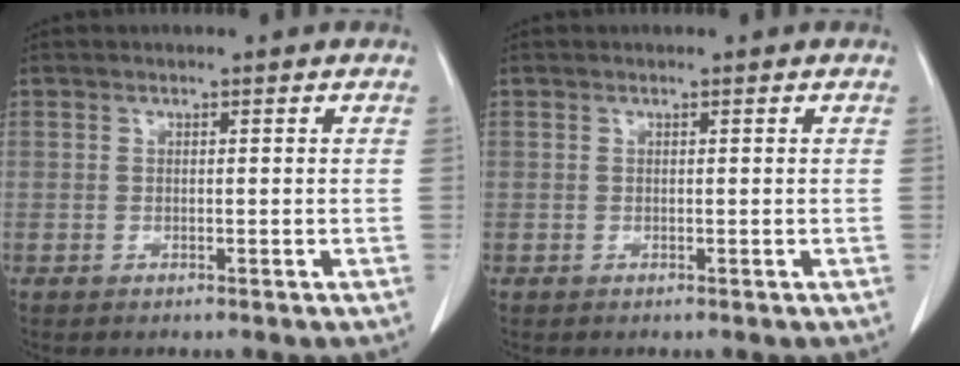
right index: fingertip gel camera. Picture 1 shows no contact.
{"total": 0.0}